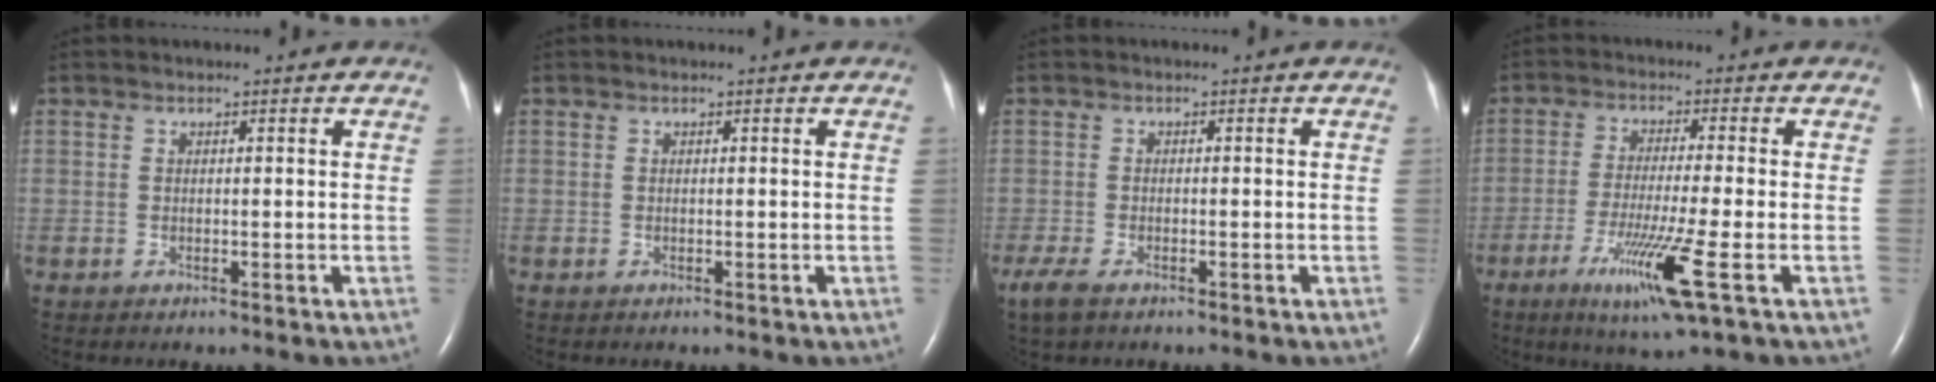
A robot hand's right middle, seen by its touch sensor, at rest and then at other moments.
{"total": 0.0}
{"total": 4.8, "force": [-3.3, 1.9, 3.0], "torque": [-0.068, -0.014, -0.057]}
{"total": 9.5, "force": [-4.3, -0.7, 8.5], "torque": [-0.162, -0.032, -0.077]}